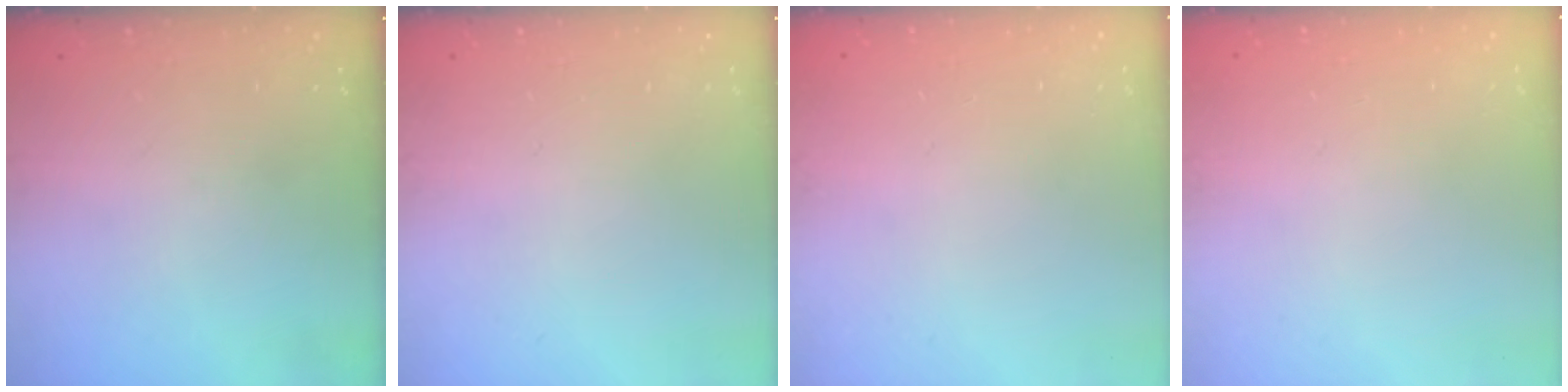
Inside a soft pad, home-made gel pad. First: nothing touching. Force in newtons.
{"total": 0.0}
{"total": 0.0}
{"total": 0.0}